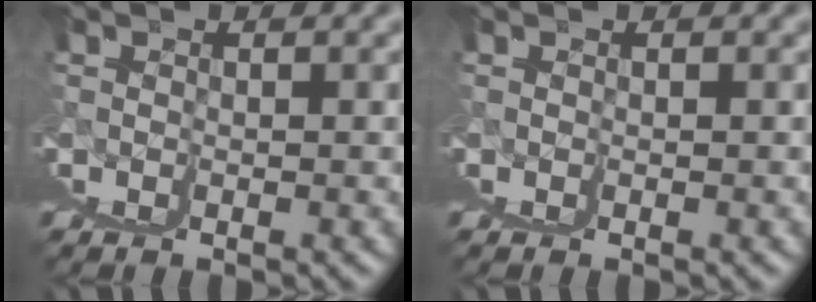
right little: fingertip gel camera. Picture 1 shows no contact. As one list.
[{"total": 0.0}]